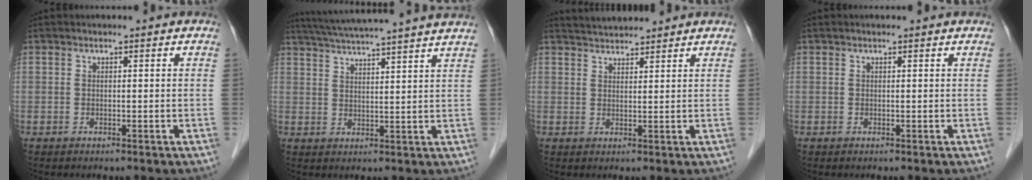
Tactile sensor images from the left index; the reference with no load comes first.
{"total": 17.9, "force": [16.0, -0.9, 8.1], "torque": [-0.147, 0.009, 0.218]}
{"total": 4.8, "force": [4.6, 0.6, 1.0], "torque": [-0.022, 0.031, 0.078]}
{"total": 1.2, "force": [1.0, 0.1, 0.6], "torque": [-0.011, 0.015, 0.017]}